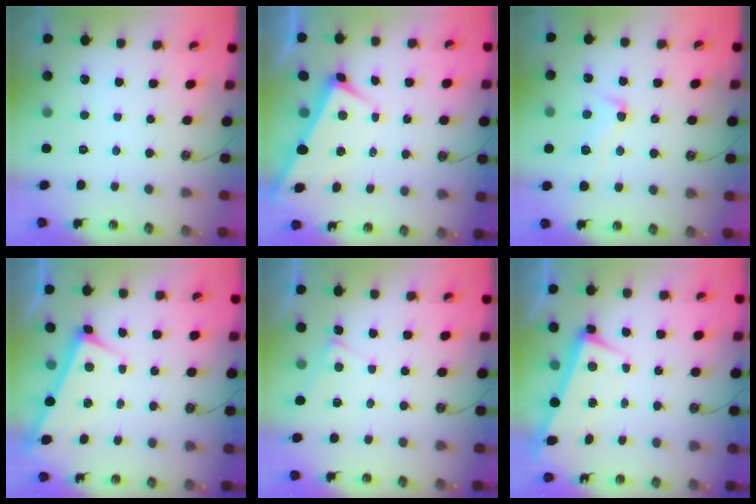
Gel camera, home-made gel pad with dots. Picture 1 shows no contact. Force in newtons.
{"total": 2.9, "press": 2.9, "slide": 0.6}
{"total": 4.5, "press": 4.3, "slide": 1.3}
{"total": 3.4, "press": 3.4, "slide": 0.2}
{"total": 5.5, "press": 5.5, "slide": 0.2}
{"total": 3.3, "press": 3.2, "slide": 0.9}